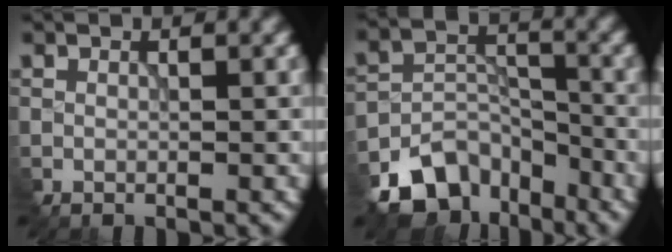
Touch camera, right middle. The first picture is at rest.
{"total": 8.0, "force": [-5.9, 4.5, 3.0], "torque": [-0.043, -0.007, -0.110]}